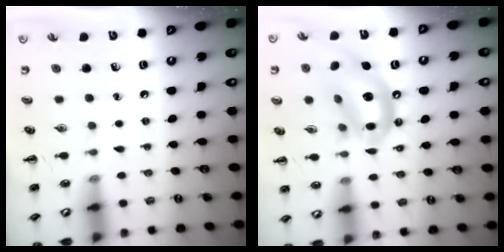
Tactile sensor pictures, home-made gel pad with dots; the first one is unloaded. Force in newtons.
{"total": 13.8, "press": 13.3, "slide": 3.7}